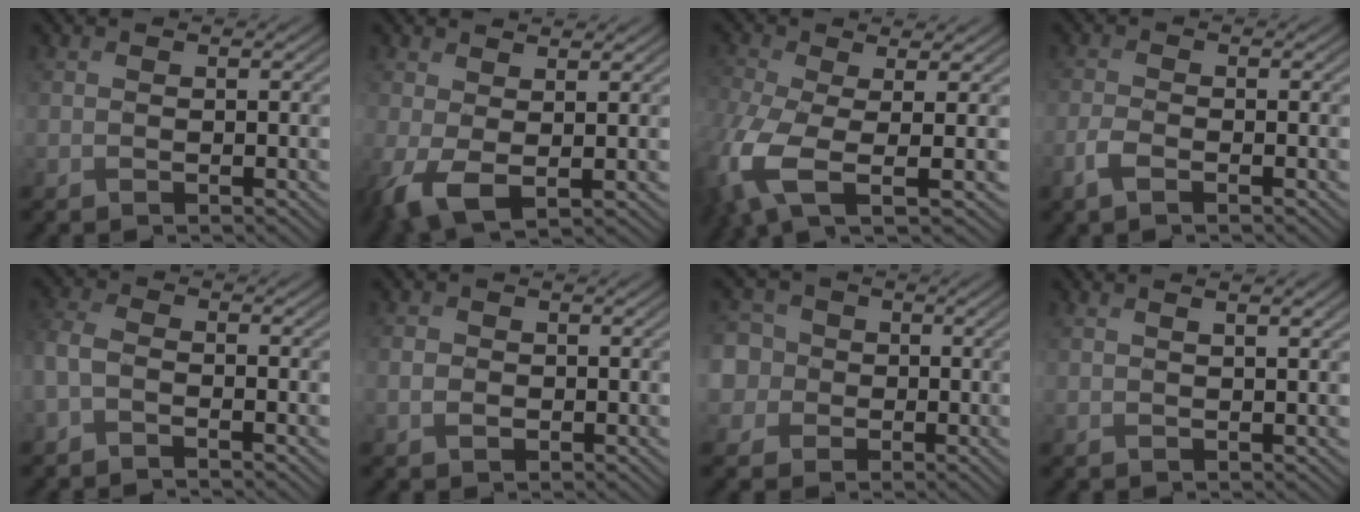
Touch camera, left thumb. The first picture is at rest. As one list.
[{"total": 4.9, "force": [0.2, 2.4, 4.3], "torque": [-0.104, -0.005, 0.003]}, {"total": 10.0, "force": [-2.8, 4.2, 8.6], "torque": [-0.226, -0.030, -0.050]}, {"total": 2.5, "force": [-1.4, 0.9, 1.9], "torque": [-0.047, -0.001, -0.033]}, {"total": 3.2, "force": [-1.8, 1.4, 2.2], "torque": [-0.067, -0.002, -0.052]}, {"total": 1.7, "force": [-0.3, 1.5, 0.9], "torque": [-0.022, -0.004, -0.010]}, {"total": 8.8, "force": [0.4, 8.2, 3.1], "torque": [-0.119, 0.021, -0.027]}, {"total": 2.7, "force": [1.4, 0.6, 2.3], "torque": [-0.032, 0.001, 0.021]}]